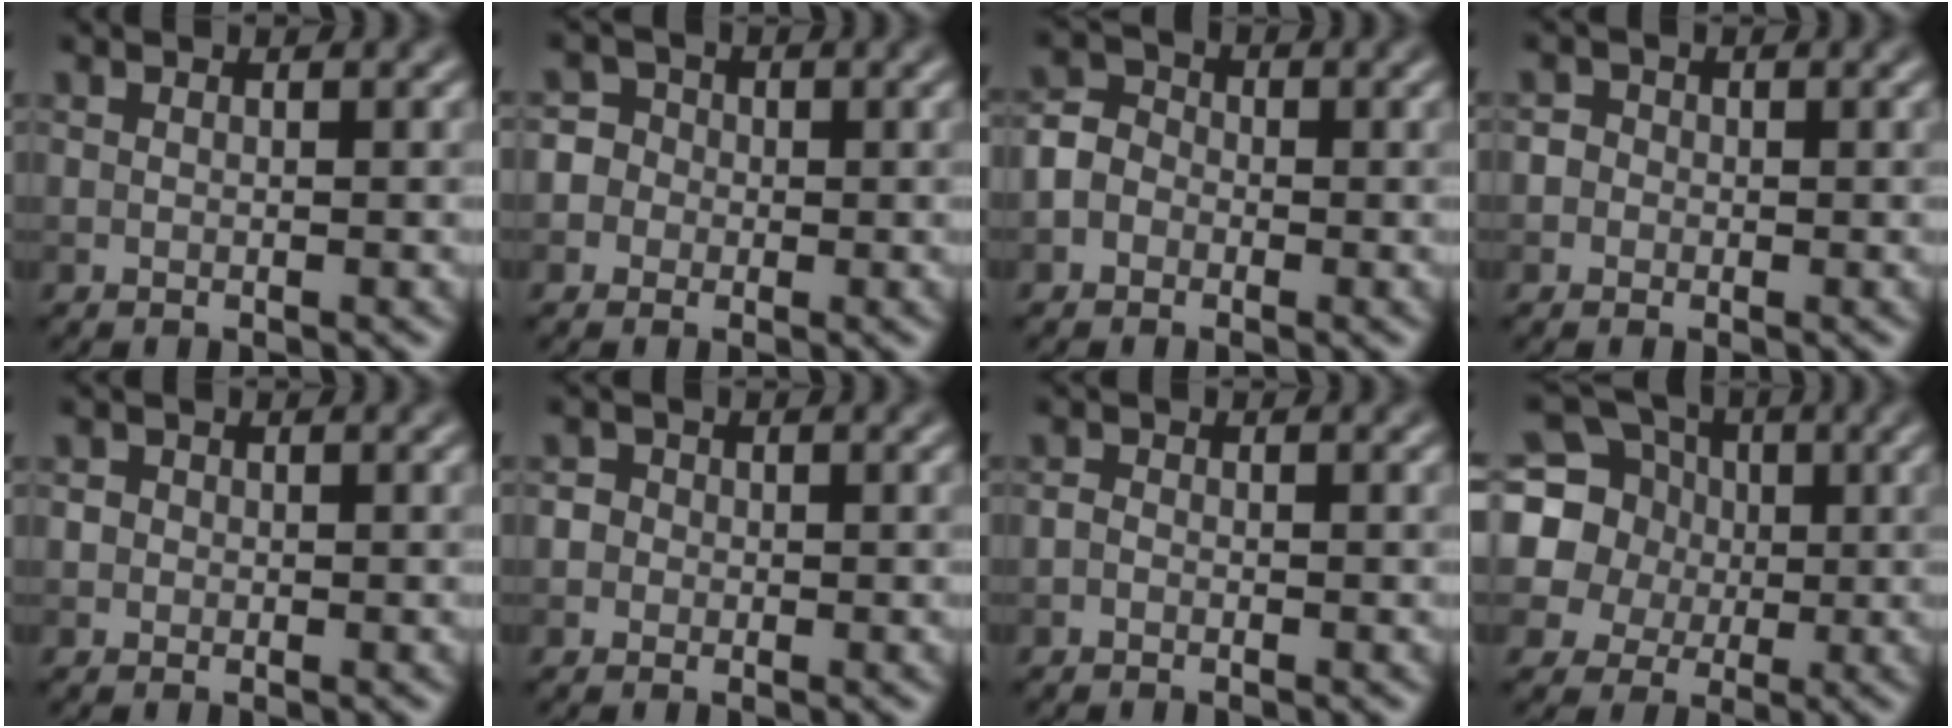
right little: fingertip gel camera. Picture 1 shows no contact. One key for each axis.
{"total": 4.4, "fx": -0.8, "fy": 4.2, "fz": 1.1, "tx": 0.012, "ty": 0.023, "tz": -0.046}
{"total": 3.1, "fx": -1.0, "fy": 2.7, "fz": 1.2, "tx": -0.008, "ty": 0.009, "tz": -0.030}
{"total": 2.0, "fx": 0.2, "fy": 1.9, "fz": 0.7, "tx": 0.010, "ty": 0.011, "tz": -0.021}
{"total": 1.0, "fx": 0.1, "fy": 0.9, "fz": 0.2, "tx": 0.002, "ty": -0.003, "tz": -0.003}
{"total": 2.4, "fx": 0.3, "fy": 2.2, "fz": 0.8, "tx": 0.009, "ty": 0.016, "tz": -0.020}
{"total": 0.7, "fx": -0.4, "fy": 0.4, "fz": 0.3, "tx": -0.004, "ty": -0.001, "tz": -0.011}
{"total": 11.1, "fx": 2.3, "fy": 10.0, "fz": 4.3, "tx": -0.130, "ty": 0.035, "tz": 0.024}